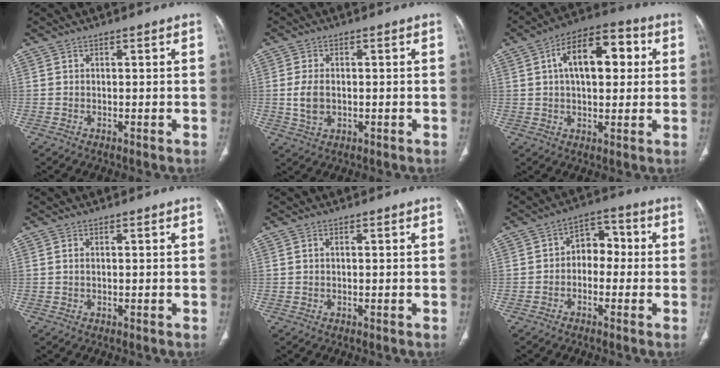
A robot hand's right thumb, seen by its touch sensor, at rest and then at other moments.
{"total": 4.9, "force": [-0.2, 3.2, 3.7], "torque": [-0.076, -0.001, 0.000]}
{"total": 14.6, "force": [3.5, 7.7, 11.9], "torque": [-0.169, 0.024, 0.050]}
{"total": 0.6, "force": [0.2, 0.2, 0.5], "torque": [-0.014, 0.003, 0.005]}
{"total": 0.5, "force": [0.2, 0.3, 0.4], "torque": [-0.009, 0.002, 0.002]}
{"total": 6.5, "force": [-0.6, 4.8, 4.3], "torque": [-0.035, 0.032, -0.026]}